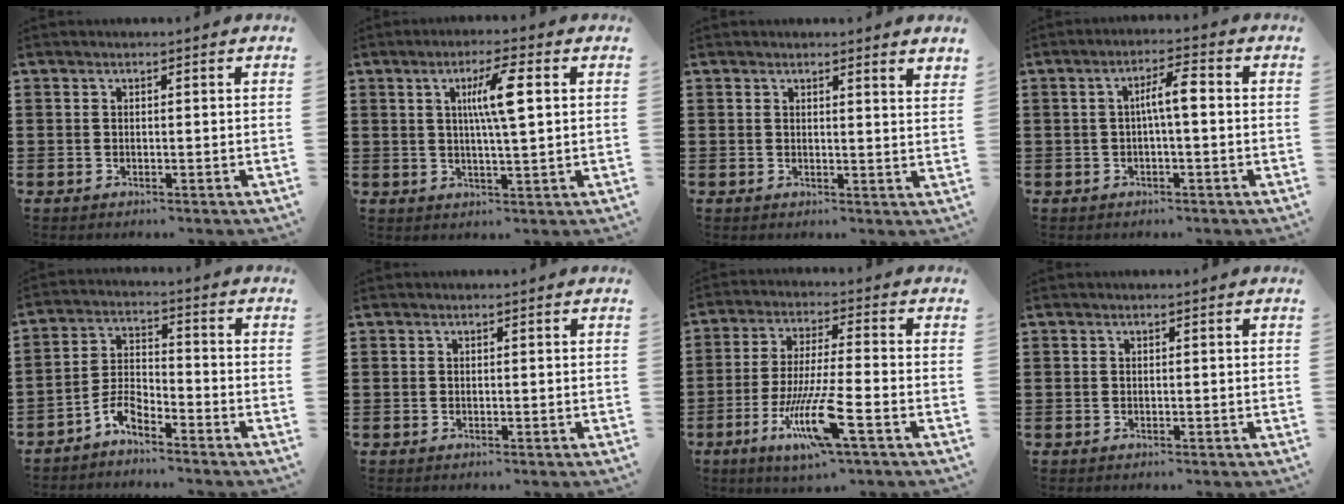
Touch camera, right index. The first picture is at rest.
{"total": 6.5, "force": [1.7, 0.7, 6.3], "torque": [-0.116, 0.002, 0.020]}
{"total": 1.4, "force": [1.3, -0.1, 0.3], "torque": [-0.009, 0.000, 0.027]}
{"total": 4.2, "force": [-0.2, 0.7, 4.1], "torque": [-0.077, 0.010, -0.007]}
{"total": 4.4, "force": [-3.9, 1.3, 1.7], "torque": [-0.046, 0.006, -0.082]}
{"total": 0.0}
{"total": 11.4, "force": [-5.2, 1.3, 10.0], "torque": [-0.207, -0.010, -0.100]}
{"total": 0.0}